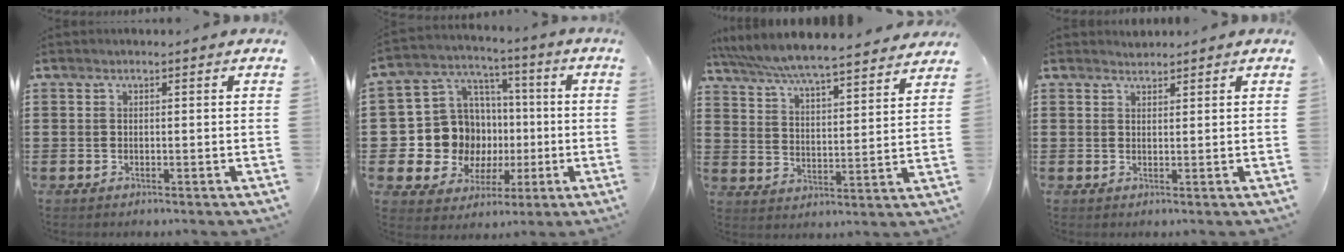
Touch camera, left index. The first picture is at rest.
{"total": 12.3, "force": [-1.0, 11.7, 3.7], "torque": [-0.113, -0.003, -0.007]}
{"total": 6.5, "force": [6.3, -0.1, 1.8], "torque": [-0.063, -0.039, 0.108]}
{"total": 1.2, "force": [1.2, 0.2, -0.1], "torque": [-0.001, 0.001, 0.024]}